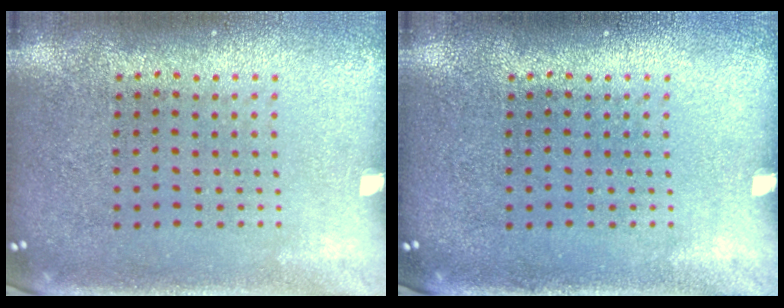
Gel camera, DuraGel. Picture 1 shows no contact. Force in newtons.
{"total": 0.0}